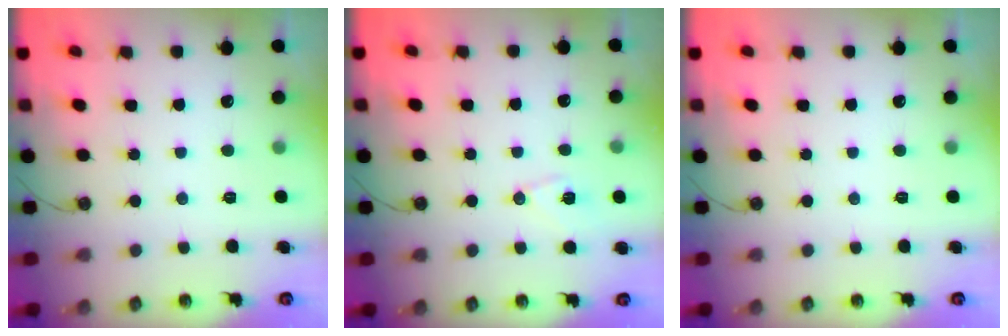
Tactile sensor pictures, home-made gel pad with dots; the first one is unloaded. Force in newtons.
{"total": 7.6, "press": 7.2, "slide": 2.5}
{"total": 0.0}